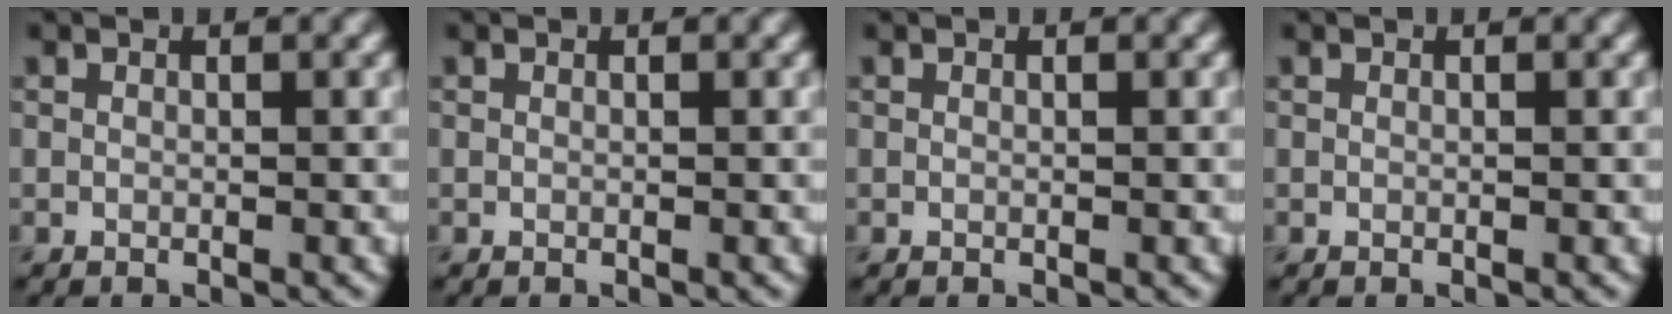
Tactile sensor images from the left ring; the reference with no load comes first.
{"total": 0.0}
{"total": 0.0}
{"total": 0.0}